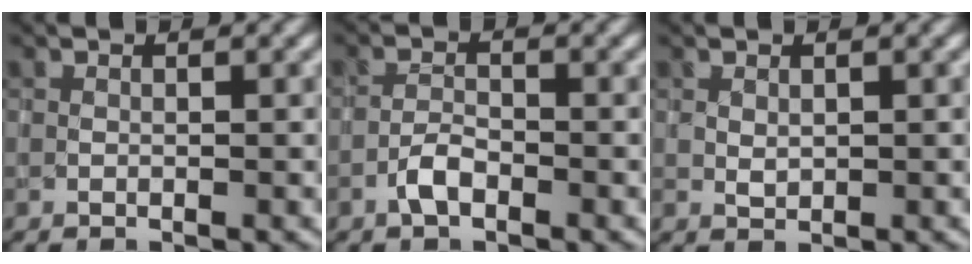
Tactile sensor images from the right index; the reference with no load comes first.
{"total": 2.1, "force": [-1.2, 0.8, 1.5], "torque": [-0.029, 0.004, -0.027]}
{"total": 0.9, "force": [0.3, 0.6, 0.7], "torque": [-0.018, -0.005, 0.011]}